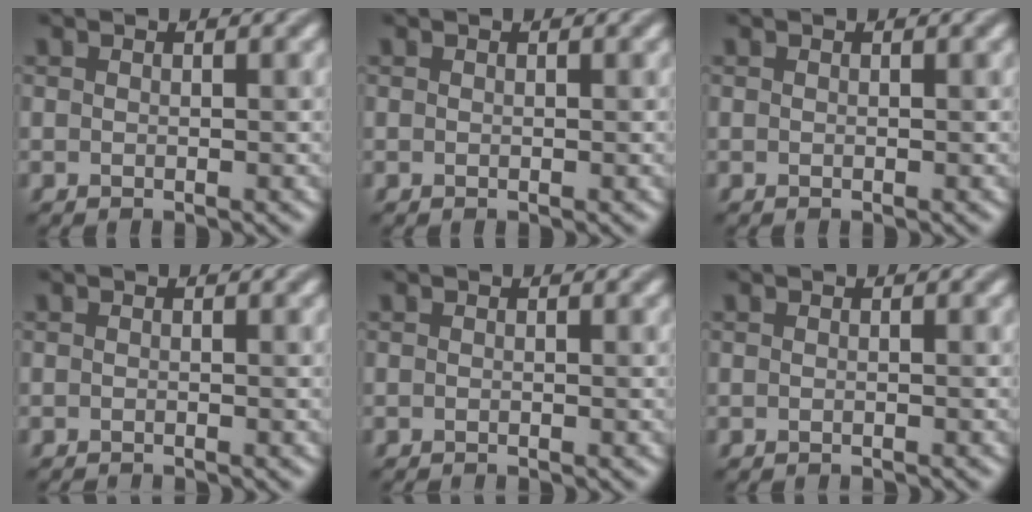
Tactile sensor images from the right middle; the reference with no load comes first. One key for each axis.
{"total": 0.0}
{"total": 0.0}
{"total": 1.5, "fx": -1.4, "fy": 0.2, "fz": 0.4, "tx": 0.006, "ty": -0.006, "tz": -0.023}
{"total": 1.2, "fx": -1.1, "fy": 0.2, "fz": 0.3, "tx": 0.006, "ty": -0.004, "tz": -0.017}
{"total": 1.1, "fx": -1.0, "fy": 0.1, "fz": 0.3, "tx": 0.004, "ty": 0.000, "tz": -0.016}